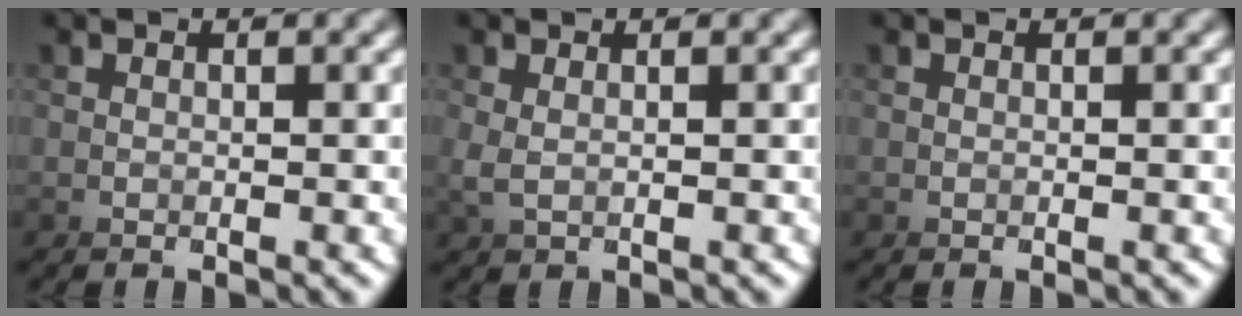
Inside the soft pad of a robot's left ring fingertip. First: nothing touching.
{"total": 1.4, "force": [-0.4, -1.3, 0.0], "torque": [0.002, 0.002, -0.002]}
{"total": 0.0}